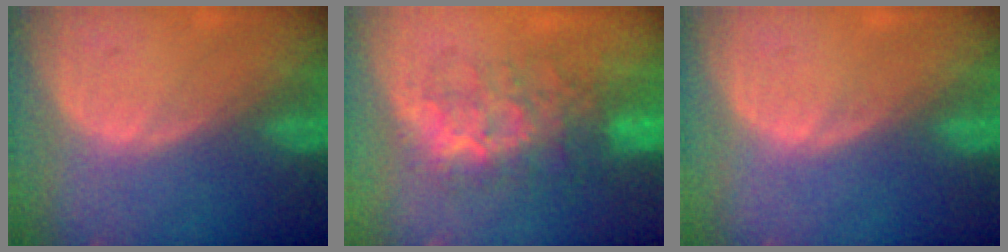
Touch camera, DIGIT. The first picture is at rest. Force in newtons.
{"total": 7.8, "press": 7.7, "slide": 1.5}
{"total": 0.0}